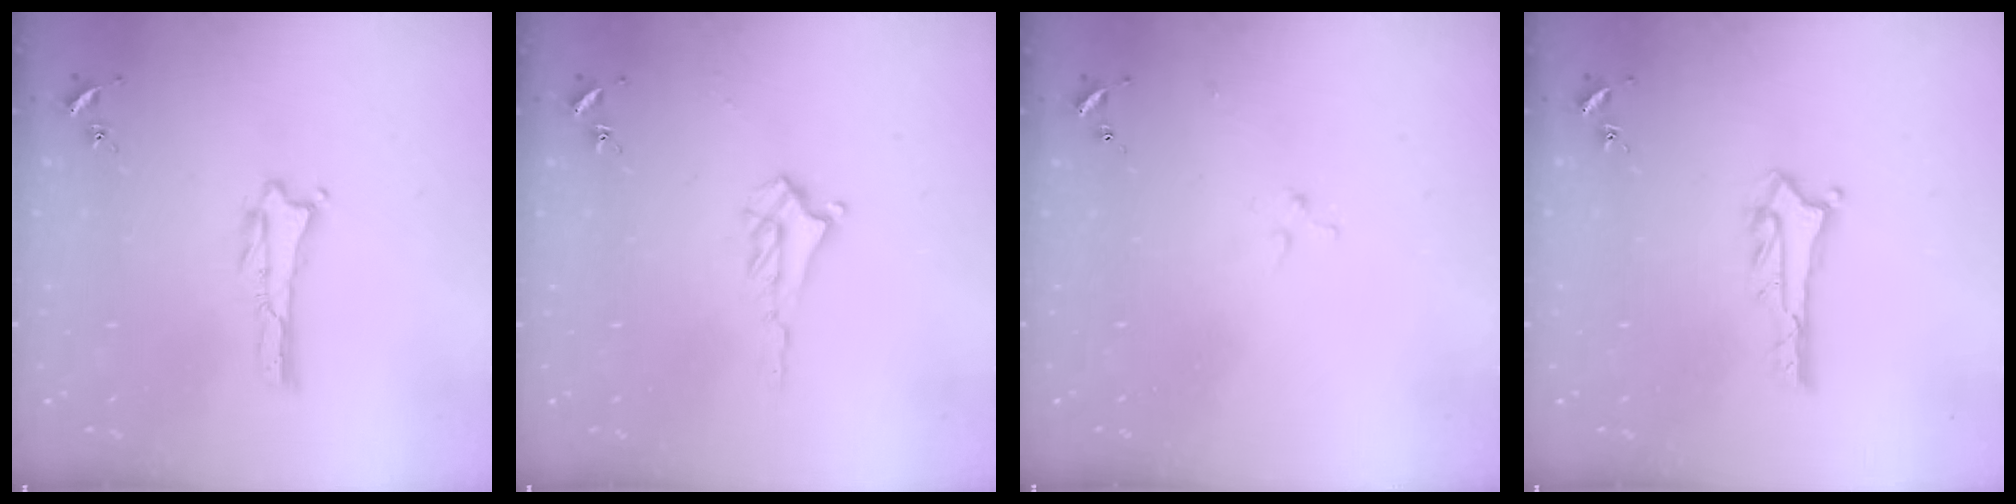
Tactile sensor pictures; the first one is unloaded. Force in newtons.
{"total": 2.4, "press": 2.4, "slide": 0.4}
{"total": 2.9, "press": 2.9, "slide": 0.3}
{"total": 2.7, "press": 2.7, "slide": 0.2}